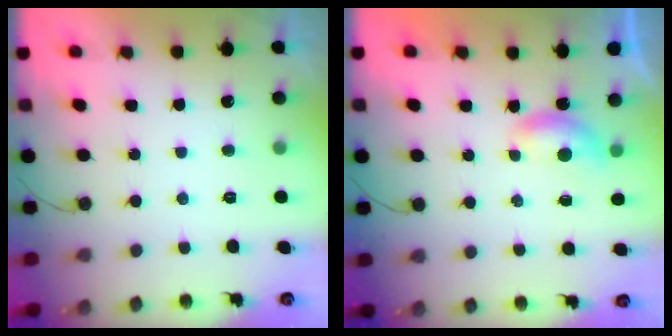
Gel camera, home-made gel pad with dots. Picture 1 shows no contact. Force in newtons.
{"total": 4.0, "press": 4.0, "slide": 0.4}